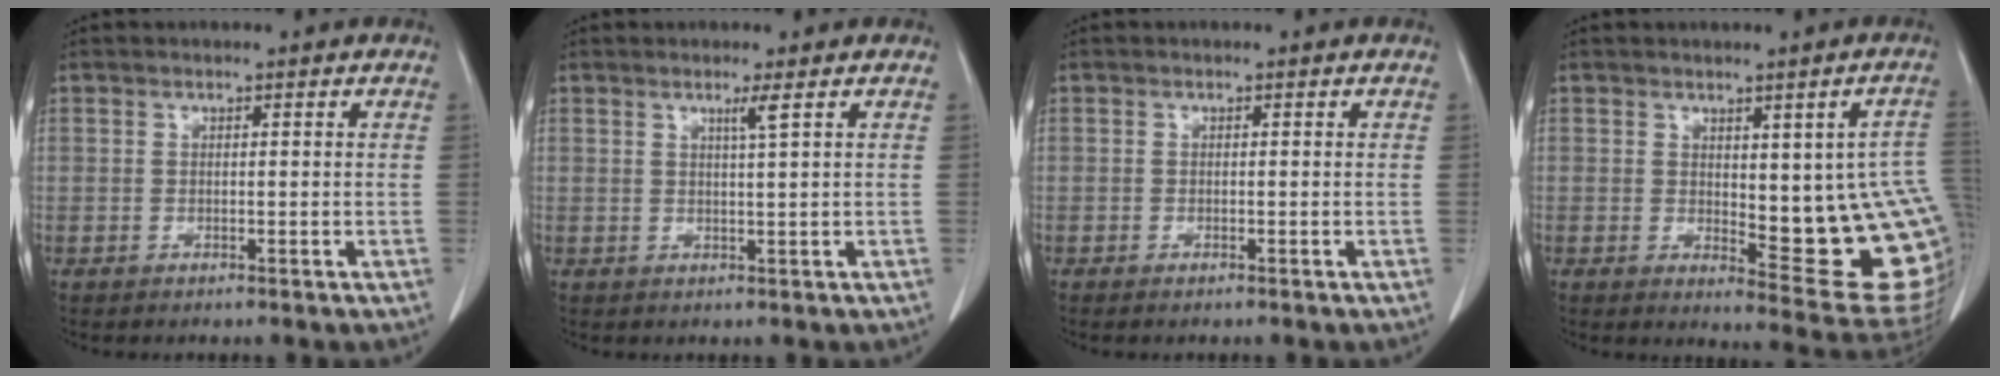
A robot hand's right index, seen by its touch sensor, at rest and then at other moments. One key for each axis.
{"total": 1.7, "fx": 0.9, "fy": -0.6, "fz": 1.3, "tx": -0.030, "ty": -0.006, "tz": 0.019}
{"total": 0.6, "fx": -0.5, "fy": 0.1, "fz": 0.4, "tx": -0.011, "ty": -0.002, "tz": -0.006}
{"total": 16.7, "fx": 0.2, "fy": 4.2, "fz": 16.2, "tx": -0.145, "ty": -0.004, "tz": 0.018}